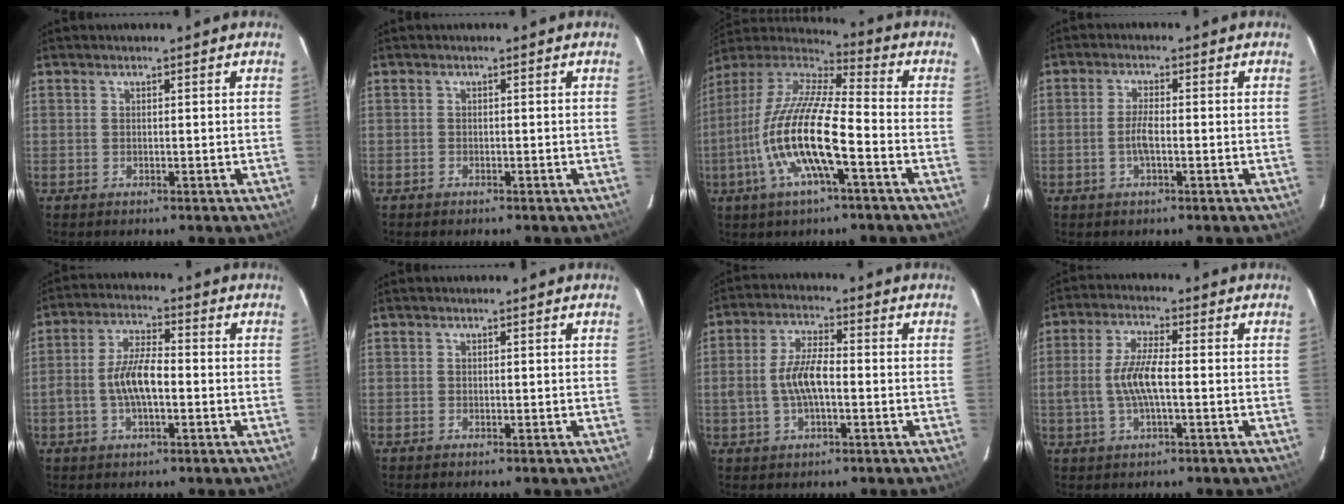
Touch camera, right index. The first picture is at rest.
{"total": 0.8, "force": [-0.6, 0.5, 0.0], "torque": [-0.003, 0.003, -0.010]}
{"total": 17.8, "force": [-5.9, 3.7, 16.4], "torque": [-0.317, -0.019, -0.119]}
{"total": 3.2, "force": [-0.9, 0.7, 2.9], "torque": [-0.060, -0.001, -0.017]}
{"total": 7.5, "force": [-1.6, 2.7, 6.8], "torque": [-0.137, 0.010, -0.031]}
{"total": 0.0}
{"total": 7.2, "force": [-1.2, 2.9, 6.5], "torque": [-0.130, 0.009, -0.021]}
{"total": 7.4, "force": [-1.1, 1.9, 7.0], "torque": [-0.144, 0.004, -0.021]}